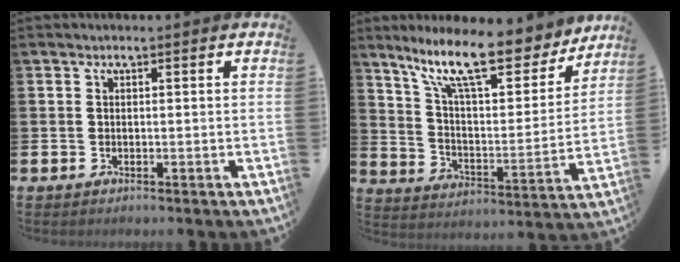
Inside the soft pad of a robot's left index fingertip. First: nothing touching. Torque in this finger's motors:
{"motor_torque": [0.85, -1.29, 1.05, 0.21]}